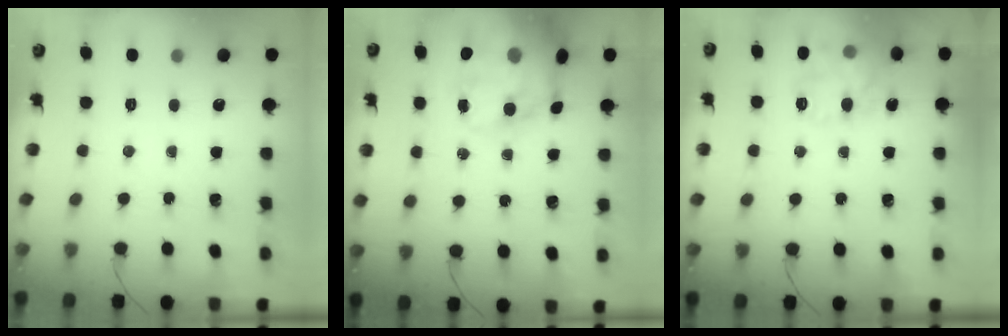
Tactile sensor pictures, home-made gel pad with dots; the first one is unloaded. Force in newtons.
{"total": 18.7, "press": 18.2, "slide": 4.2}
{"total": 11.6, "press": 11.5, "slide": 0.9}